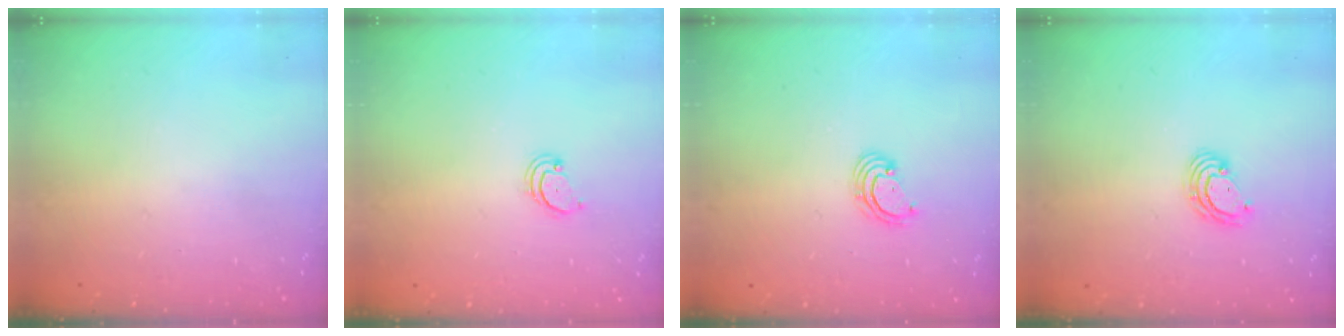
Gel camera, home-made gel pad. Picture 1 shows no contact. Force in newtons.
{"total": 2.6, "press": 2.5, "slide": 0.5}
{"total": 2.6, "press": 2.6, "slide": 0.2}
{"total": 4.6, "press": 4.6, "slide": 0.2}